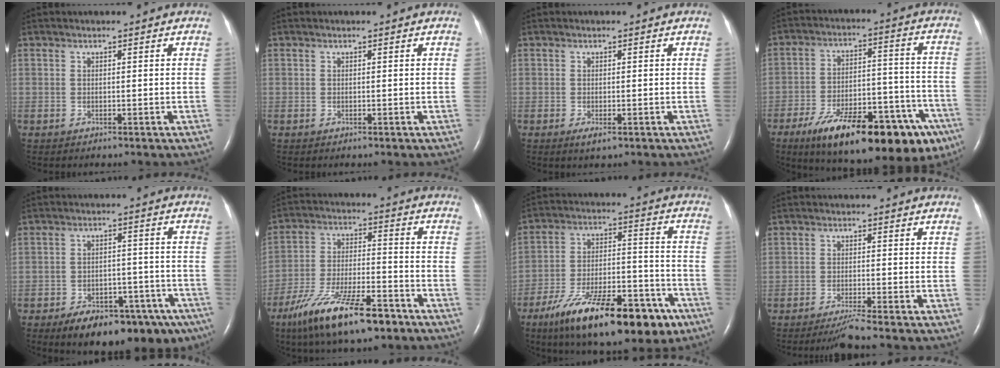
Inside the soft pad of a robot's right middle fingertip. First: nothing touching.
{"total": 0.0}
{"total": 1.4, "force": [-0.7, 0.4, 1.2], "torque": [-0.019, -0.004, -0.009]}
{"total": 25.2, "force": [-15.6, 7.9, 18.2], "torque": [-0.202, 0.019, -0.226]}
{"total": 16.6, "force": [-11.5, 7.2, 9.6], "torque": [-0.099, 0.023, -0.155]}
{"total": 15.5, "force": [-10.4, 3.5, 11.0], "torque": [-0.212, -0.025, -0.185]}
{"total": 22.0, "force": [-14.0, 6.7, 15.6], "torque": [-0.224, 0.004, -0.221]}
{"total": 3.2, "force": [-2.6, -1.4, 1.3], "torque": [-0.032, -0.013, -0.052]}